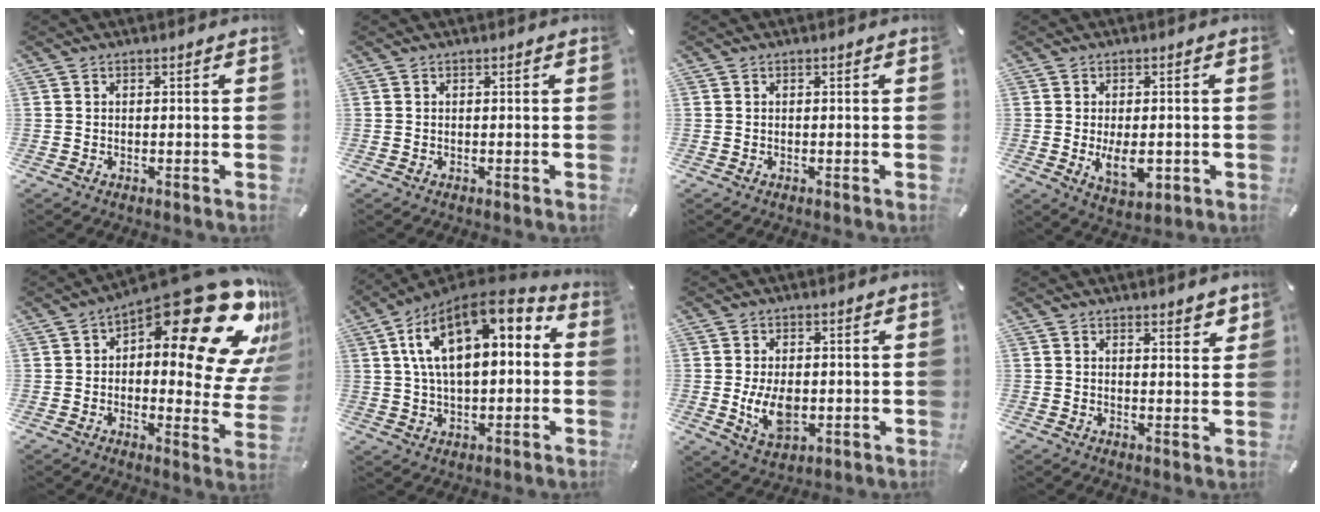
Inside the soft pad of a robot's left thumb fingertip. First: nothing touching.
{"total": 0.0}
{"total": 0.0}
{"total": 7.6, "force": [-1.3, 4.2, 6.2], "torque": [-0.103, -0.010, -0.025]}
{"total": 30.1, "force": [15.0, 12.3, 23.0], "torque": [-0.277, -0.124, 0.258]}
{"total": 15.8, "force": [5.7, 9.1, 11.6], "torque": [-0.211, -0.035, 0.099]}
{"total": 8.2, "force": [-0.7, 5.3, 6.2], "torque": [-0.131, -0.010, -0.016]}
{"total": 3.0, "force": [2.7, 0.9, 0.9], "torque": [-0.007, -0.019, 0.047]}